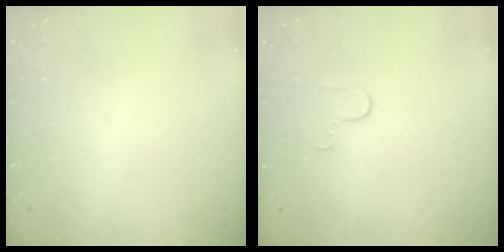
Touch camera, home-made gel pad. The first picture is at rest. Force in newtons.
{"total": 3.7, "press": 3.6, "slide": 0.3}